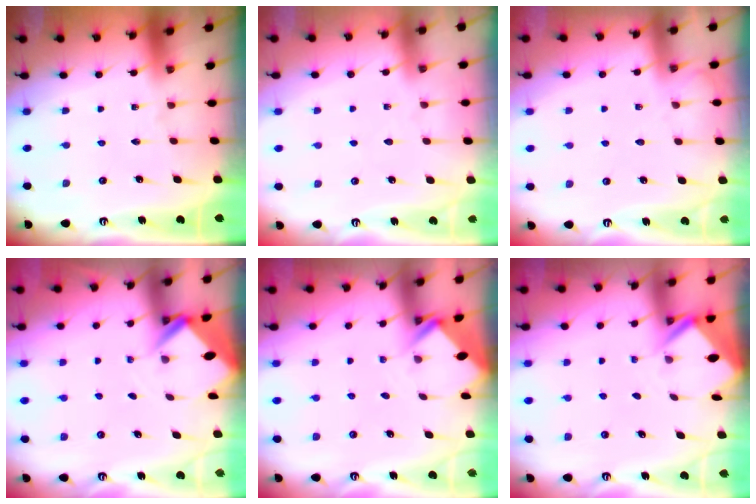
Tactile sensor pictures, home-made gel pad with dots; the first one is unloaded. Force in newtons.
{"total": 2.9, "press": 2.8, "slide": 0.4}
{"total": 3.8, "press": 3.8, "slide": 0.5}
{"total": 2.7, "press": 2.7, "slide": 0.1}
{"total": 2.9, "press": 2.9, "slide": 0.2}
{"total": 2.4, "press": 2.4, "slide": 0.1}